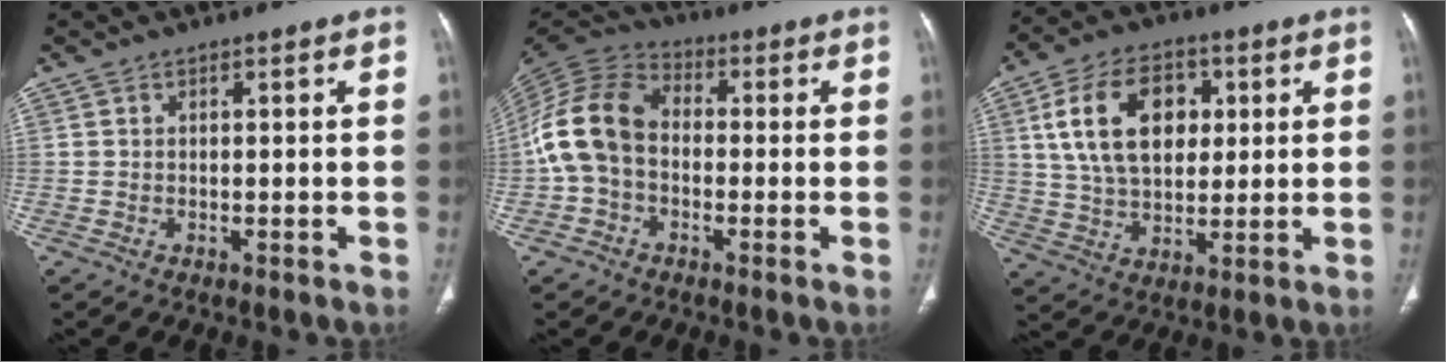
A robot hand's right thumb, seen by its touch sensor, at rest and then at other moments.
{"total": 12.8, "force": [-1.3, 9.4, 8.6], "torque": [-0.170, 0.036, -0.038]}
{"total": 16.1, "force": [4.2, 10.6, 11.5], "torque": [-0.175, 0.002, 0.077]}